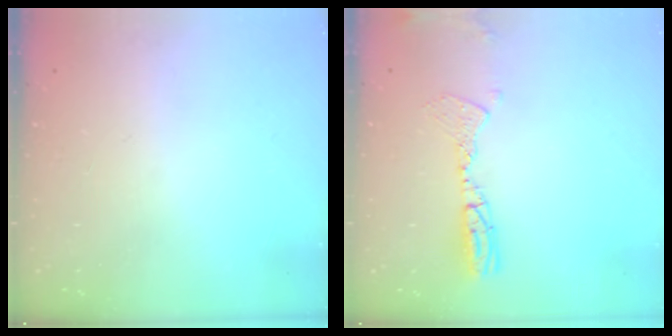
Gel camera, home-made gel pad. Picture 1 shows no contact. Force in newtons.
{"total": 10.0, "press": 9.7, "slide": 2.6}